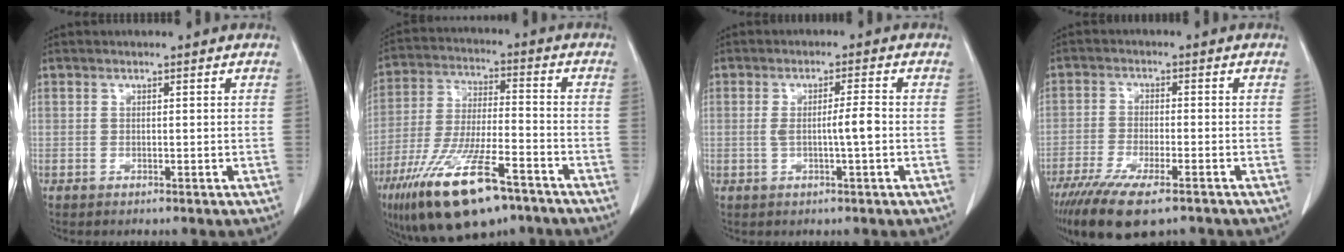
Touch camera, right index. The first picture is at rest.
{"total": 17.9, "force": [-11.3, 4.3, 13.2], "torque": [-0.267, -0.033, -0.199]}
{"total": 3.8, "force": [-0.4, -0.1, 3.8], "torque": [-0.067, 0.000, -0.006]}
{"total": 11.9, "force": [-8.6, 2.6, 7.9], "torque": [-0.134, -0.025, -0.137]}